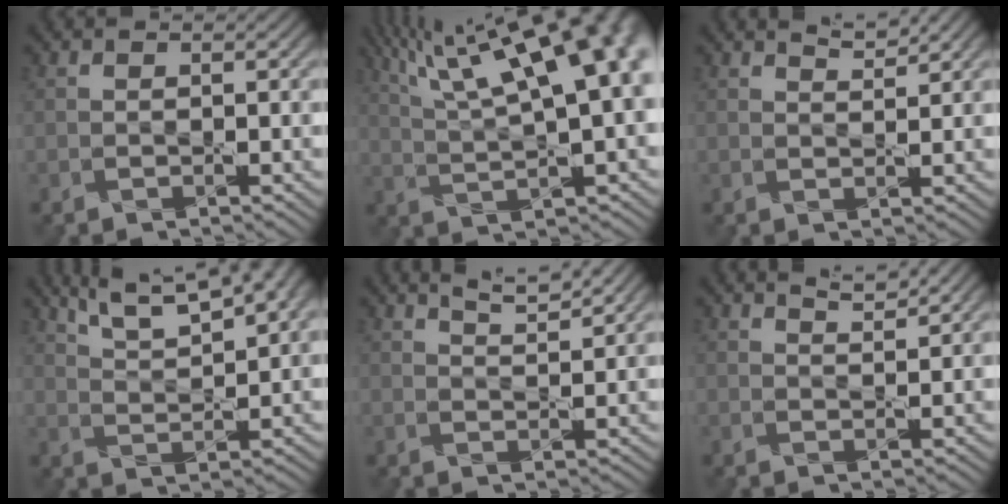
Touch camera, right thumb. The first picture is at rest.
{"total": 20.6, "force": [9.2, 7.1, 17.0], "torque": [-0.260, 0.069, 0.141]}
{"total": 1.9, "force": [1.7, 0.2, 0.8], "torque": [-0.019, 0.003, 0.033]}
{"total": 10.2, "force": [6.8, 2.7, 7.0], "torque": [-0.133, 0.018, 0.108]}
{"total": 3.9, "force": [3.1, 0.5, 2.3], "torque": [-0.036, 0.001, 0.058]}
{"total": 2.2, "force": [1.9, 0.2, 1.1], "torque": [-0.021, 0.000, 0.037]}